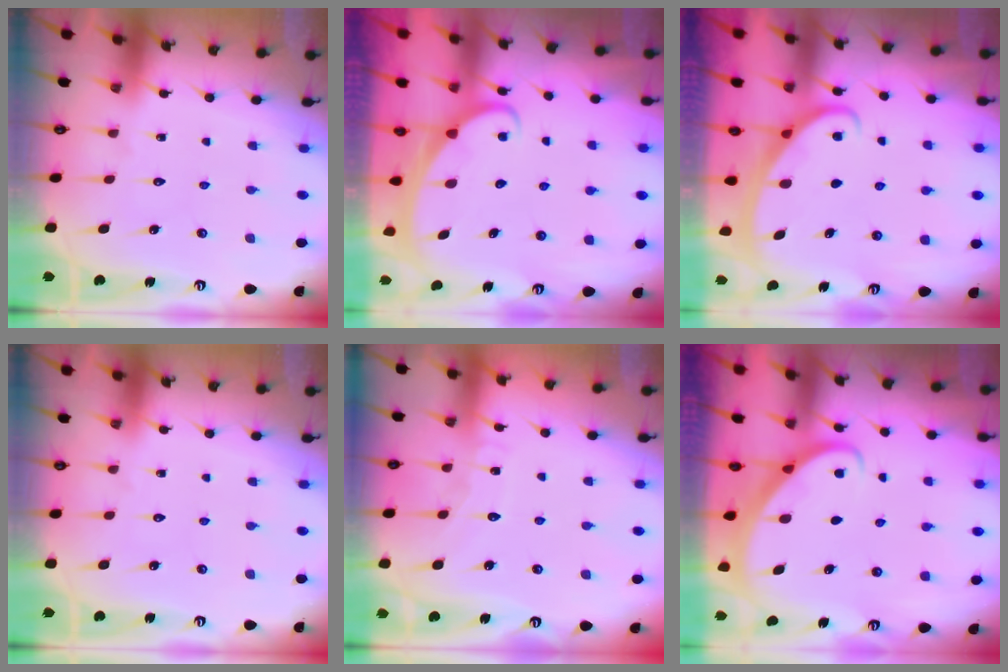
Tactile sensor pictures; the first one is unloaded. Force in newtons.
{"total": 2.5, "press": 2.5, "slide": 0.4}
{"total": 3.0, "press": 2.9, "slide": 0.4}
{"total": 0.0}
{"total": 5.9, "press": 5.9, "slide": 0.6}
{"total": 2.7, "press": 2.7, "slide": 0.2}